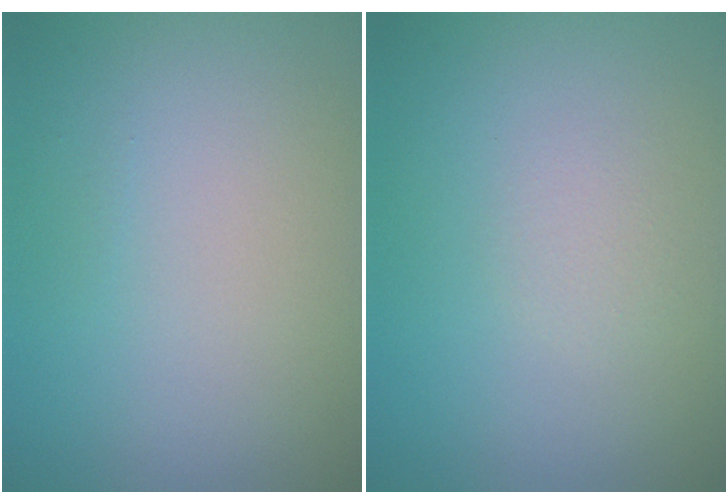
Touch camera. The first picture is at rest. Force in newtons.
{"total": 0.9, "press": 0.9, "slide": 0.0}